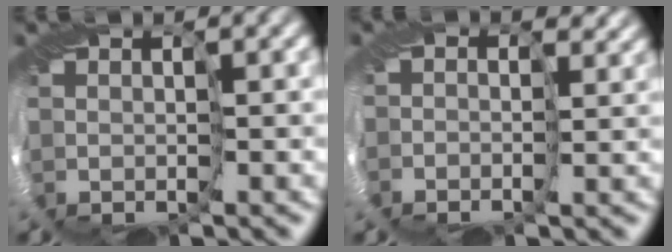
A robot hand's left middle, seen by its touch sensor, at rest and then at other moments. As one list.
[{"total": 2.8, "force": [1.4, 2.2, 1.0], "torque": [-0.024, 0.006, 0.022]}]